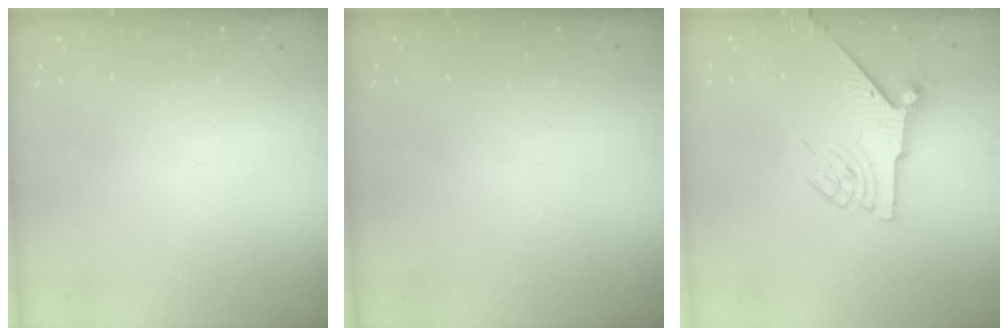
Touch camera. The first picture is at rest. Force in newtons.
{"total": 0.0}
{"total": 6.8, "press": 6.7, "slide": 0.9}